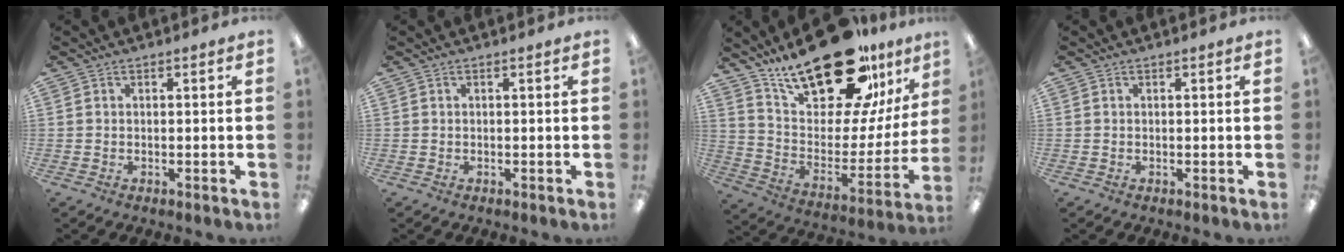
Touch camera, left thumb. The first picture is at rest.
{"total": 0.0}
{"total": 27.2, "force": [20.5, 10.2, 14.6], "torque": [-0.221, -0.132, 0.349]}
{"total": 0.0}